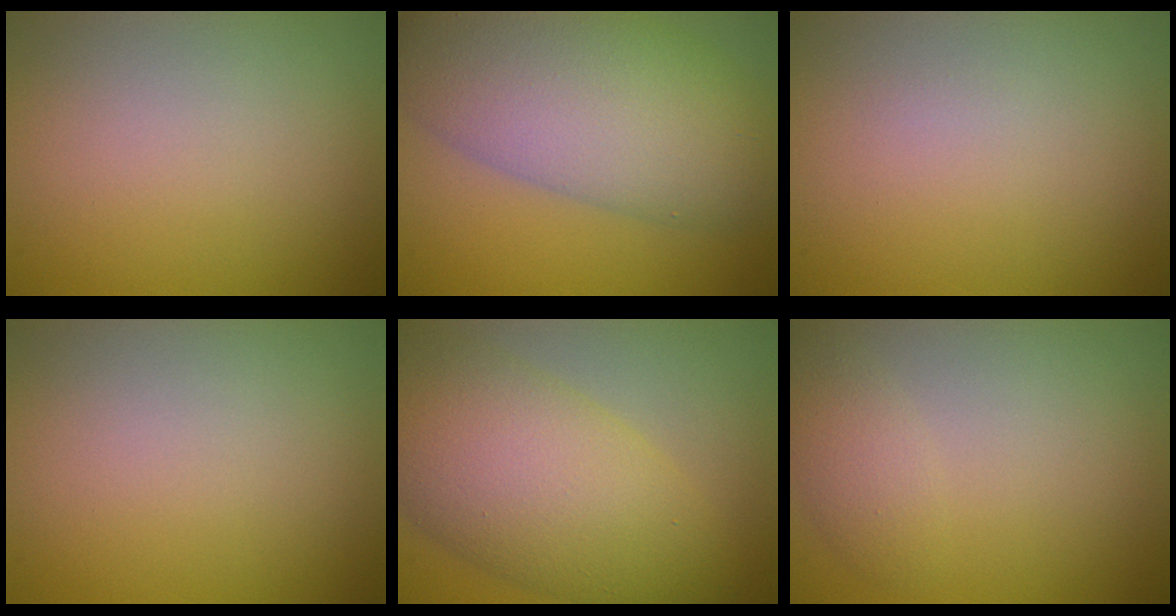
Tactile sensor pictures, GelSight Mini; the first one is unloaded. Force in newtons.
{"total": 10.9, "press": 10.9, "slide": 0.5}
{"total": 0.0}
{"total": 0.0}
{"total": 10.0, "press": 10.0, "slide": 0.4}
{"total": 1.9, "press": 1.9, "slide": 0.1}